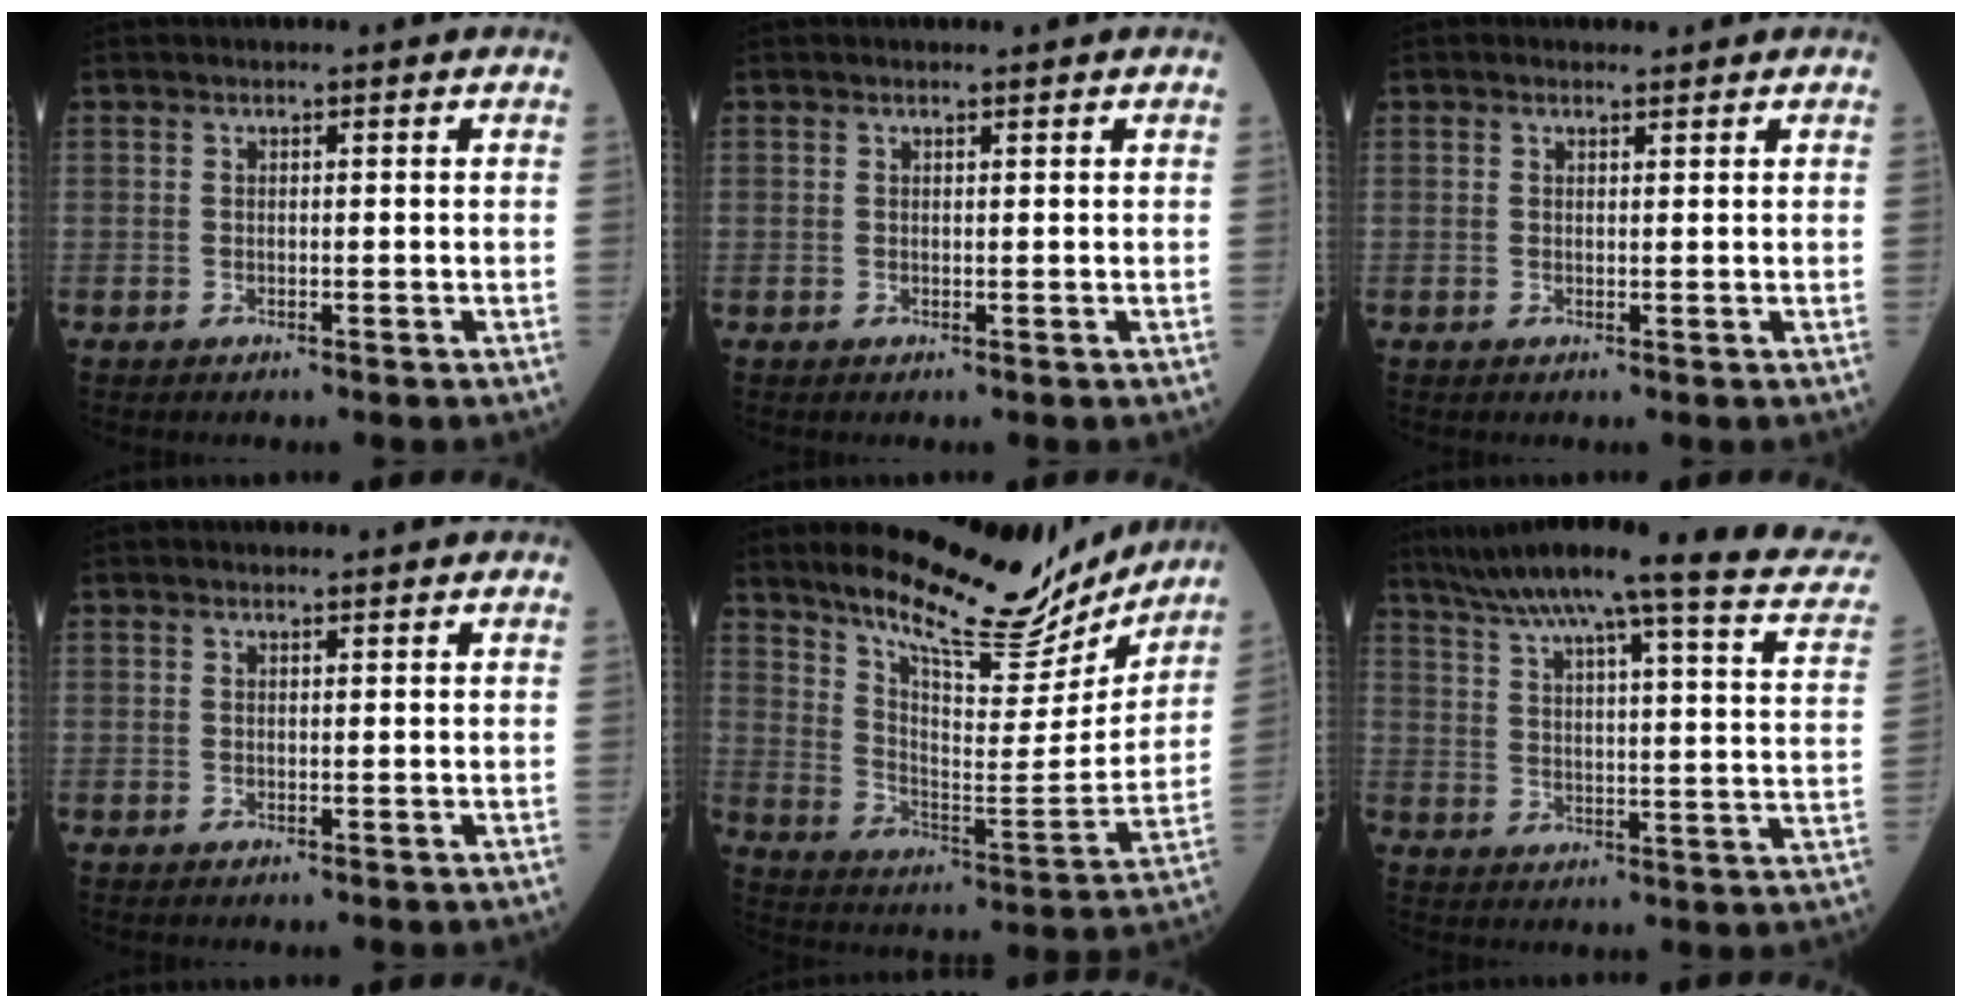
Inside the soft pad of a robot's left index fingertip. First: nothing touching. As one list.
[{"total": 0.0}, {"total": 0.5, "force": [0.4, 0.4, 0.1], "torque": [-0.011, -0.003, 0.004]}, {"total": 0.0}, {"total": 20.5, "force": [17.8, 4.5, 9.0], "torque": [-0.146, -0.033, 0.260]}, {"total": 23.8, "force": [19.8, 1.0, 13.2], "torque": [-0.194, -0.030, 0.248]}]